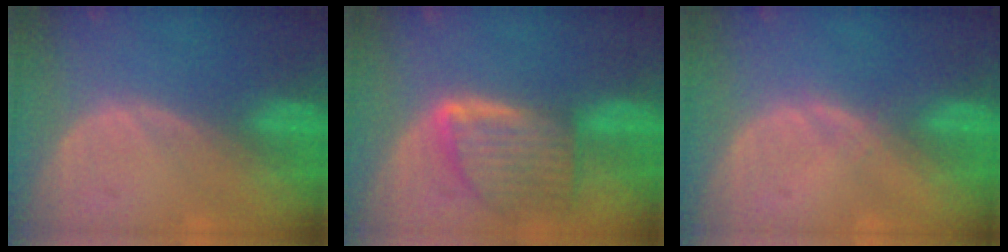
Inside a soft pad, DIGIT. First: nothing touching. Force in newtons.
{"total": 8.2, "press": 7.4, "slide": 3.4}
{"total": 0.6, "press": 0.6, "slide": 0.1}